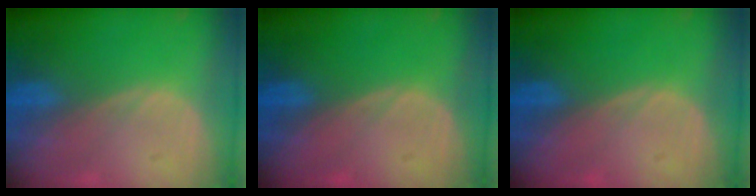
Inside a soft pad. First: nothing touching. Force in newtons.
{"total": 0.0}
{"total": 0.0}